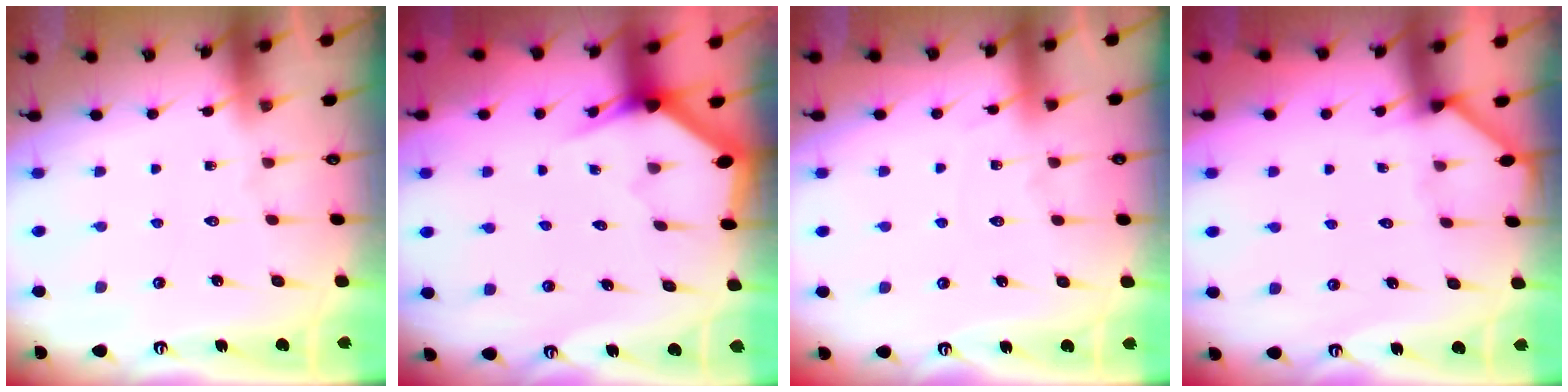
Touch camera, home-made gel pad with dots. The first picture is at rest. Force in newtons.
{"total": 3.0, "press": 3.0, "slide": 0.1}
{"total": 5.3, "press": 5.2, "slide": 0.8}
{"total": 2.2, "press": 2.2, "slide": 0.3}